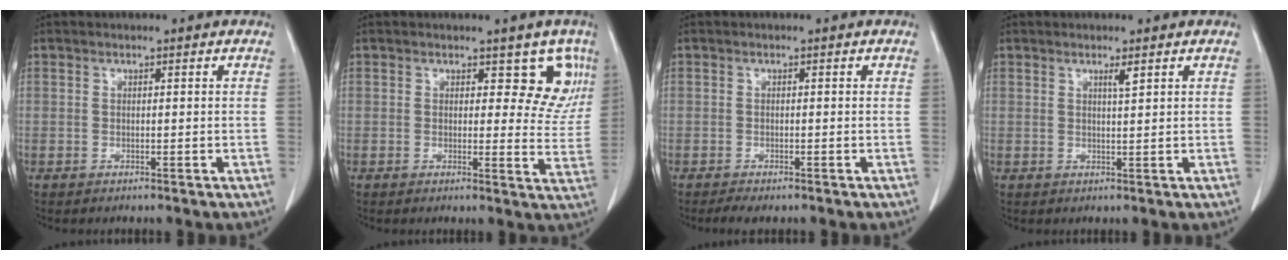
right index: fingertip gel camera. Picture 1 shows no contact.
{"total": 5.8, "force": [3.4, 3.6, 3.1], "torque": [-0.008, -0.011, 0.027]}
{"total": 1.7, "force": [-1.3, 0.4, 1.0], "torque": [-0.020, -0.005, -0.022]}
{"total": 1.3, "force": [0.8, -0.1, 1.0], "torque": [-0.021, -0.005, 0.015]}